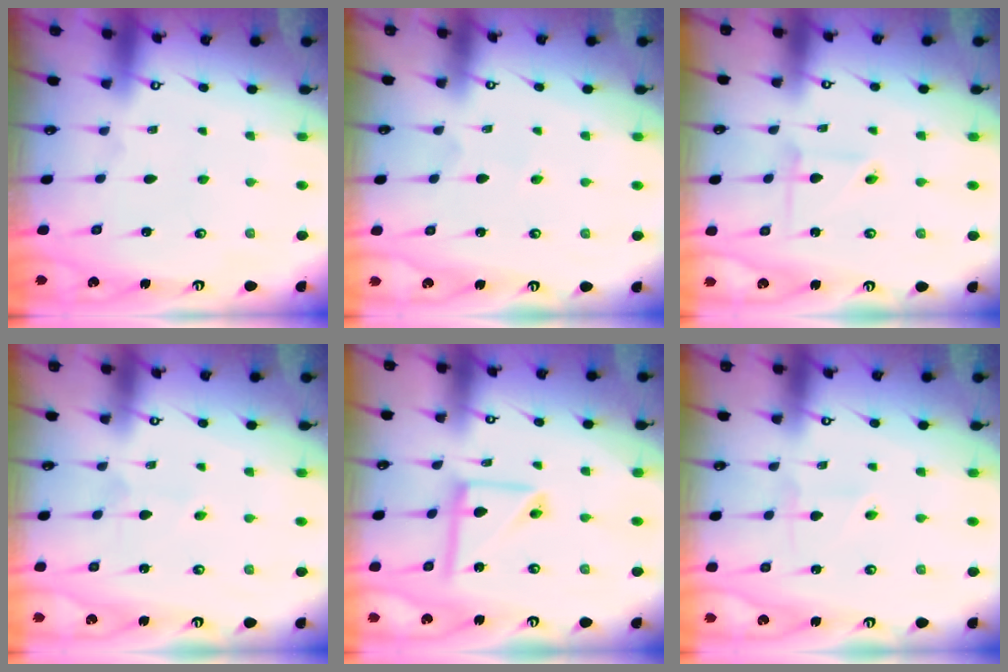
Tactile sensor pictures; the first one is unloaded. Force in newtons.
{"total": 2.9, "press": 2.9, "slide": 0.3}
{"total": 2.8, "press": 2.8, "slide": 0.2}
{"total": 2.1, "press": 2.1, "slide": 0.1}
{"total": 10.1, "press": 10.1, "slide": 1.0}
{"total": 3.0, "press": 2.9, "slide": 0.5}